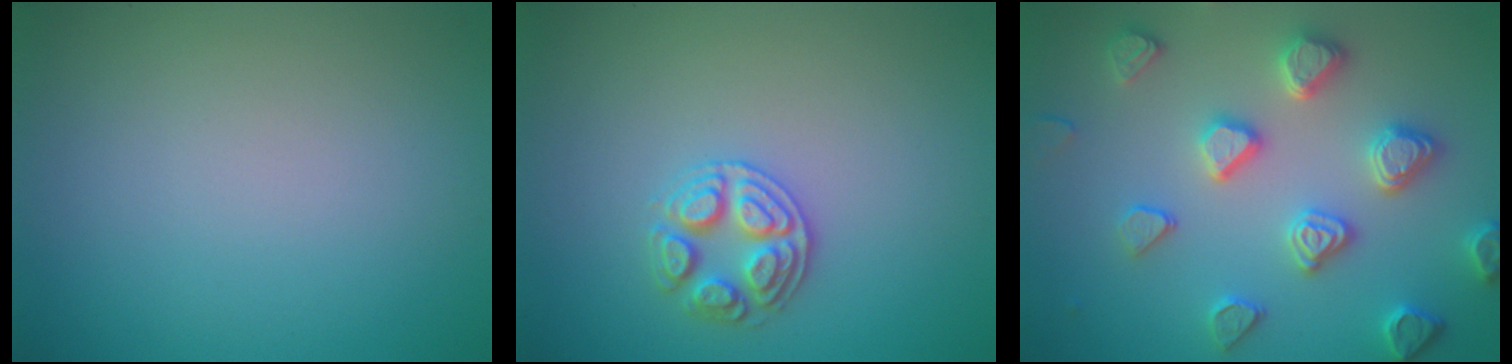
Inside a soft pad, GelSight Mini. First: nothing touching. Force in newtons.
{"total": 2.7, "press": 2.7, "slide": 0.5}
{"total": 4.6, "press": 4.5, "slide": 0.9}